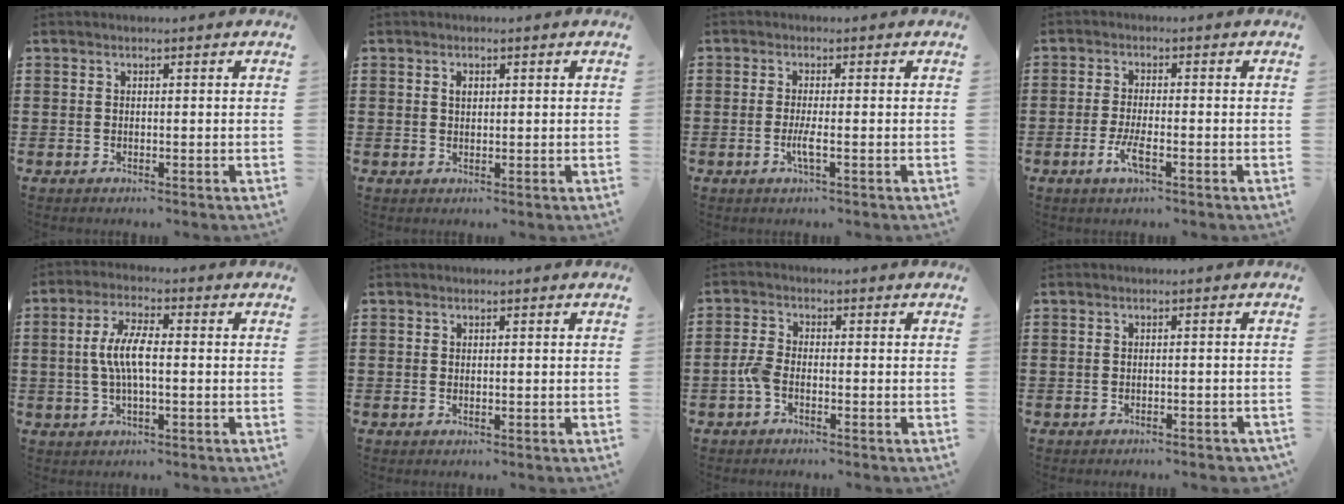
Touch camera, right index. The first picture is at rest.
{"total": 1.2, "force": [0.4, 0.8, 0.9], "torque": [-0.019, 0.006, 0.007]}
{"total": 2.5, "force": [-0.8, 0.2, 2.4], "torque": [-0.049, -0.006, -0.016]}
{"total": 3.8, "force": [-1.6, 0.8, 3.3], "torque": [-0.068, -0.004, -0.032]}
{"total": 6.5, "force": [-0.2, 2.1, 6.2], "torque": [-0.133, -0.001, -0.011]}
{"total": 0.0}
{"total": 2.7, "force": [-1.3, 1.2, 2.0], "torque": [-0.059, -0.004, -0.030]}
{"total": 1.1, "force": [-1.0, 0.0, 0.4], "torque": [-0.010, -0.003, -0.021]}